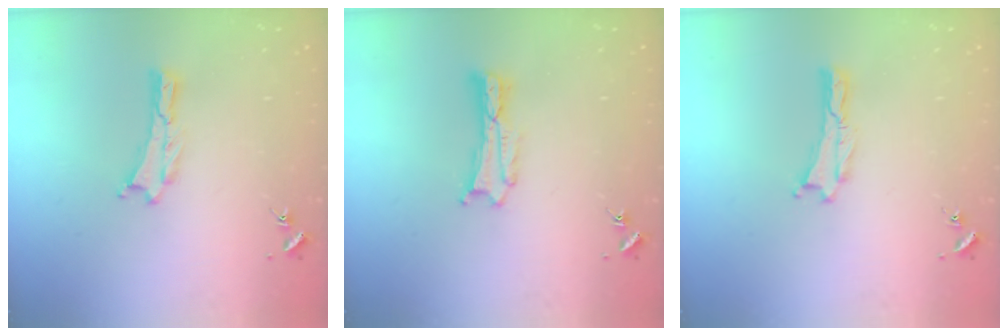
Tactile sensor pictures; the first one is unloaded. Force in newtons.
{"total": 0.6, "press": 0.6, "slide": 0.2}
{"total": 0.0}